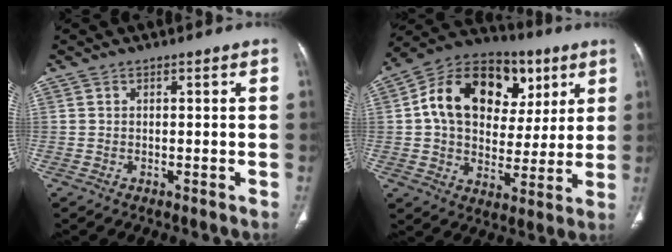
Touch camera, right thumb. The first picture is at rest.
{"total": 22.4, "force": [6.6, 16.0, 14.2], "torque": [-0.197, 0.020, 0.104]}